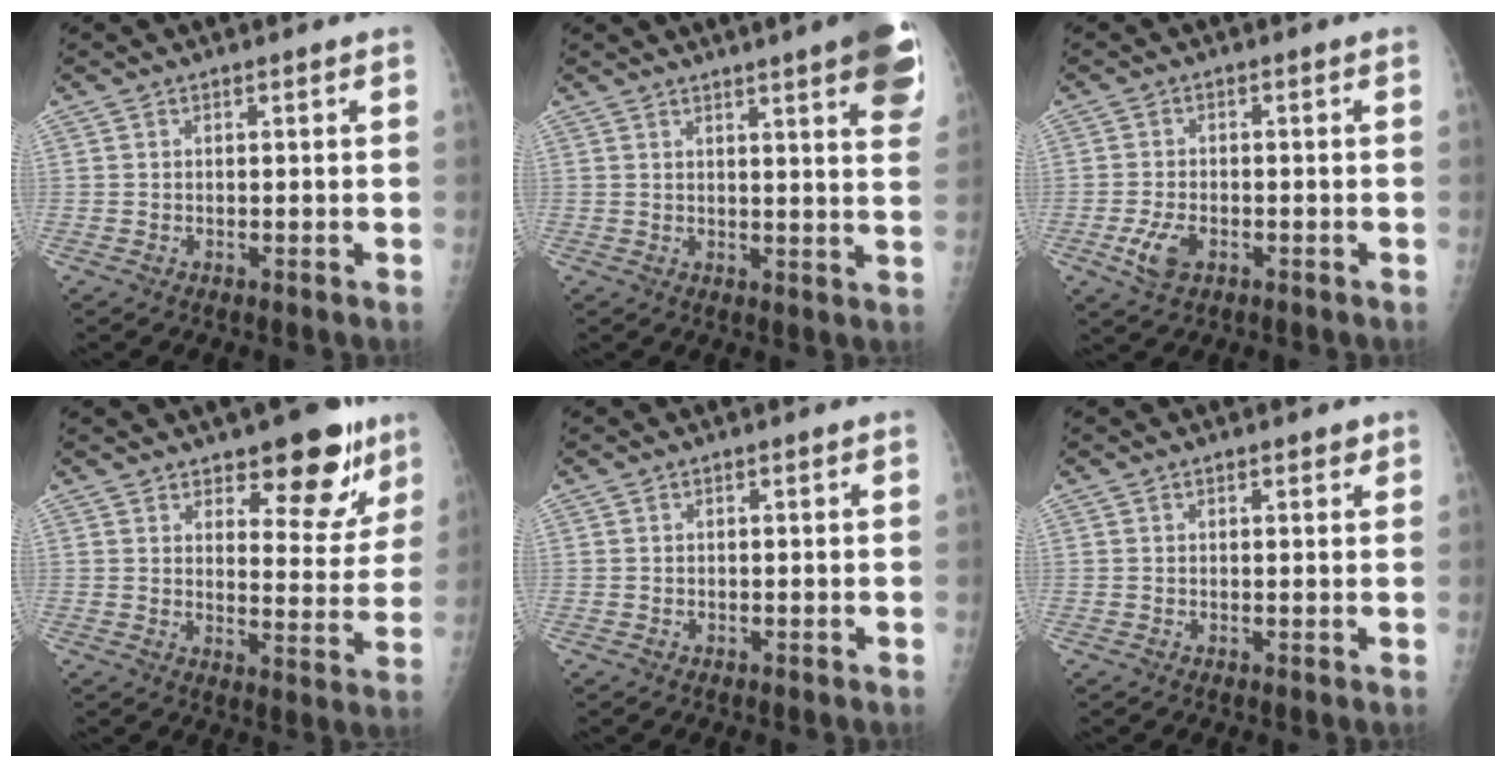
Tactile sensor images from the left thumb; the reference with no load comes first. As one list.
[{"total": 14.1, "force": [8.1, 2.0, 11.4], "torque": [-0.126, -0.025, 0.085]}, {"total": 4.8, "force": [-2.0, 2.7, 3.4], "torque": [-0.072, 0.003, -0.034]}, {"total": 12.9, "force": [8.6, 5.5, 7.9], "torque": [-0.048, -0.053, 0.121]}, {"total": 0.0}, {"total": 1.5, "force": [1.0, 0.6, 0.8], "torque": [-0.001, -0.003, 0.010]}]